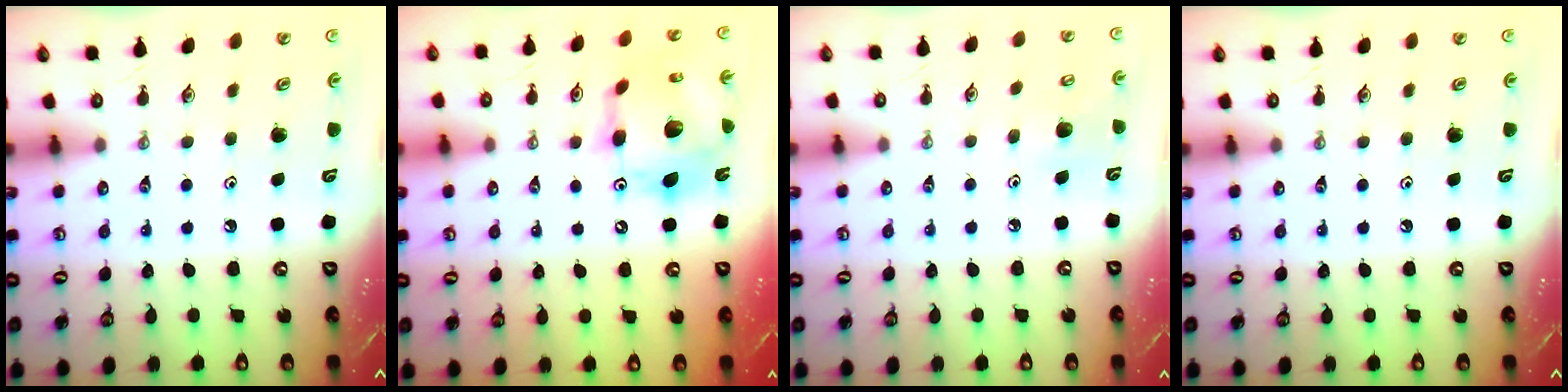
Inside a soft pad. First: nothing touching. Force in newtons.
{"total": 16.7, "press": 16.6, "slide": 1.8}
{"total": 5.1, "press": 5.1, "slide": 0.5}
{"total": 0.0}